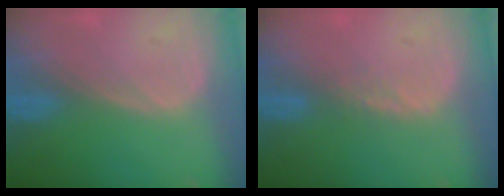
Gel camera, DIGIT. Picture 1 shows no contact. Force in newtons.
{"total": 1.4, "press": 1.4, "slide": 0.3}